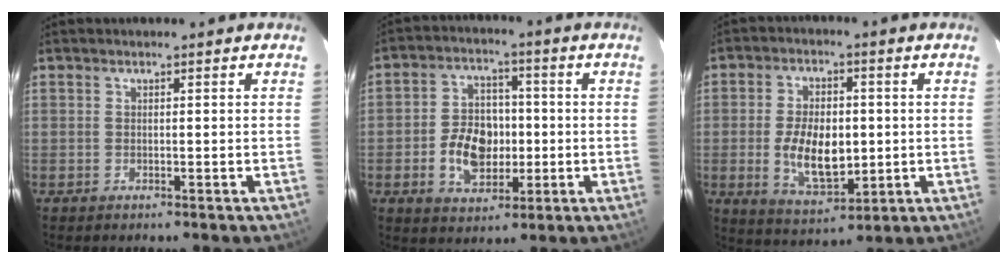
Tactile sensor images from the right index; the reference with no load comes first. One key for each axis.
{"total": 10.4, "fx": -2.0, "fy": 7.4, "fz": 7.1, "tx": -0.140, "ty": 0.017, "tz": -0.025}
{"total": 11.3, "fx": -1.1, "fy": 6.1, "fz": 9.5, "tx": -0.181, "ty": -0.005, "tz": -0.006}